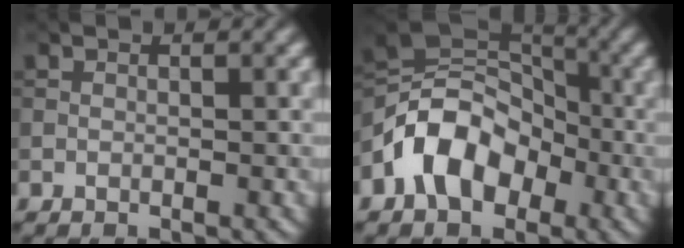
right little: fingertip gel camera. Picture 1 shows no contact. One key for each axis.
{"total": 8.1, "fx": -3.6, "fy": 5.5, "fz": 4.7, "tx": -0.077, "ty": 0.009, "tz": -0.083}